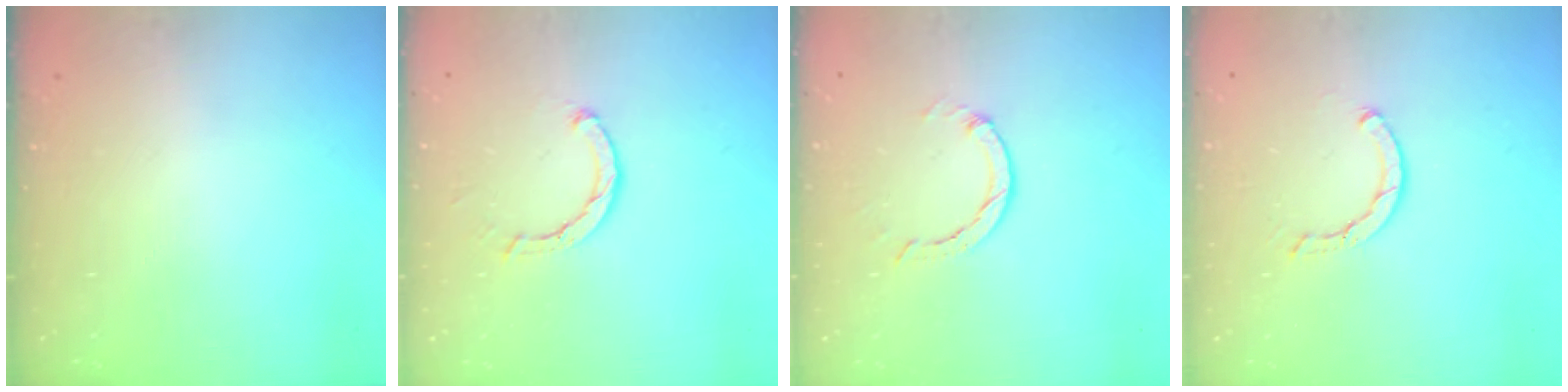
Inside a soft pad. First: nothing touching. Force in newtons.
{"total": 2.1, "press": 2.1, "slide": 0.1}
{"total": 1.3, "press": 1.2, "slide": 0.3}
{"total": 2.5, "press": 2.5, "slide": 0.1}